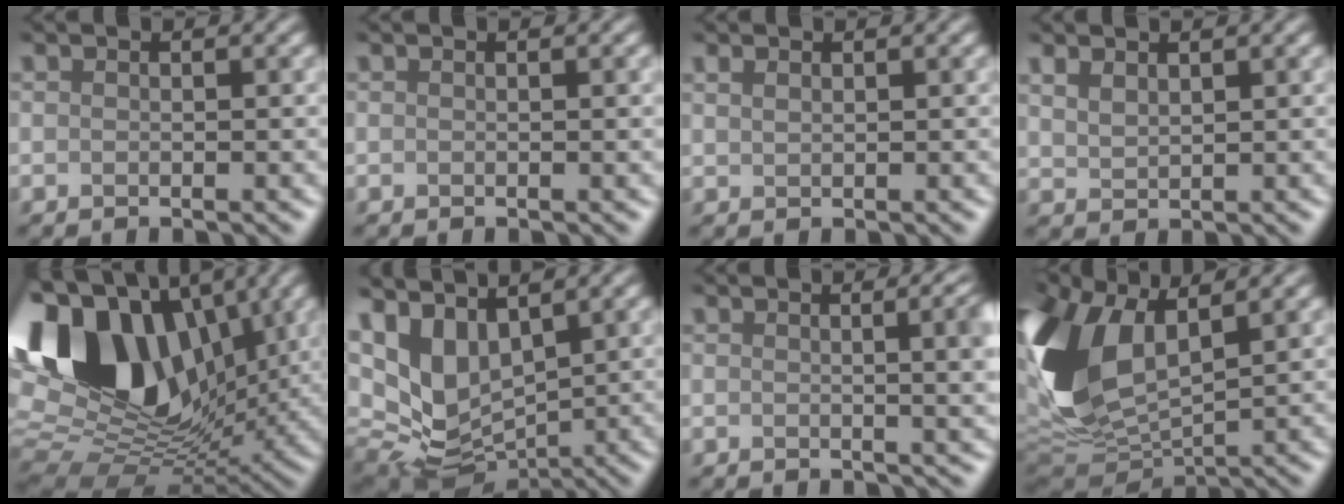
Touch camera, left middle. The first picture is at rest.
{"total": 0.7, "force": [0.2, 0.4, 0.5], "torque": [0.001, 0.003, -0.007]}
{"total": 1.0, "force": [1.0, 0.2, 0.1], "torque": [-0.001, 0.005, 0.016]}
{"total": 1.7, "force": [1.7, 0.1, -0.2], "torque": [-0.008, 0.002, 0.046]}
{"total": 16.2, "force": [5.3, 10.8, 10.8], "torque": [-0.227, 0.025, 0.088]}
{"total": 8.5, "force": [3.5, 5.1, 5.9], "torque": [-0.135, 0.003, 0.096]}
{"total": 6.8, "force": [0.7, 3.2, 5.9], "torque": [-0.019, 0.029, -0.012]}
{"total": 11.4, "force": [2.9, 6.7, 8.8], "torque": [-0.246, 0.004, 0.056]}